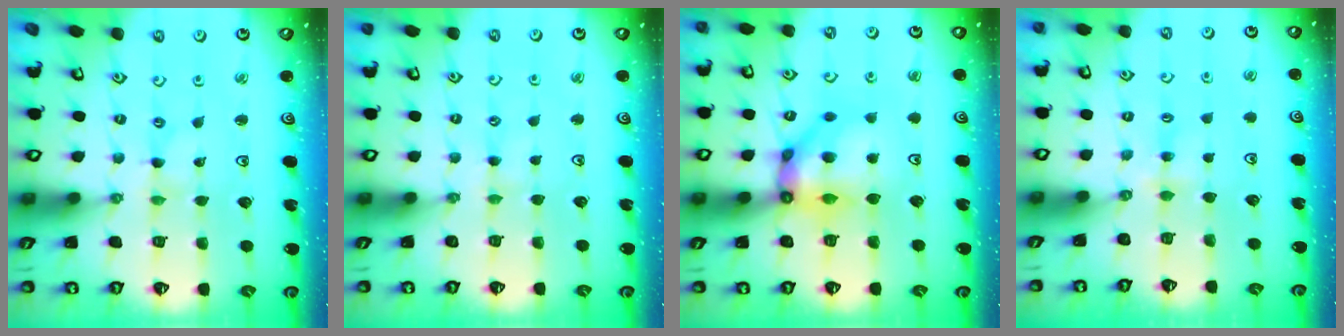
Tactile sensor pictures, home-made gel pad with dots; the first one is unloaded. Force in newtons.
{"total": 2.1, "press": 2.1, "slide": 0.4}
{"total": 11.4, "press": 11.3, "slide": 1.3}
{"total": 2.8, "press": 2.8, "slide": 0.4}